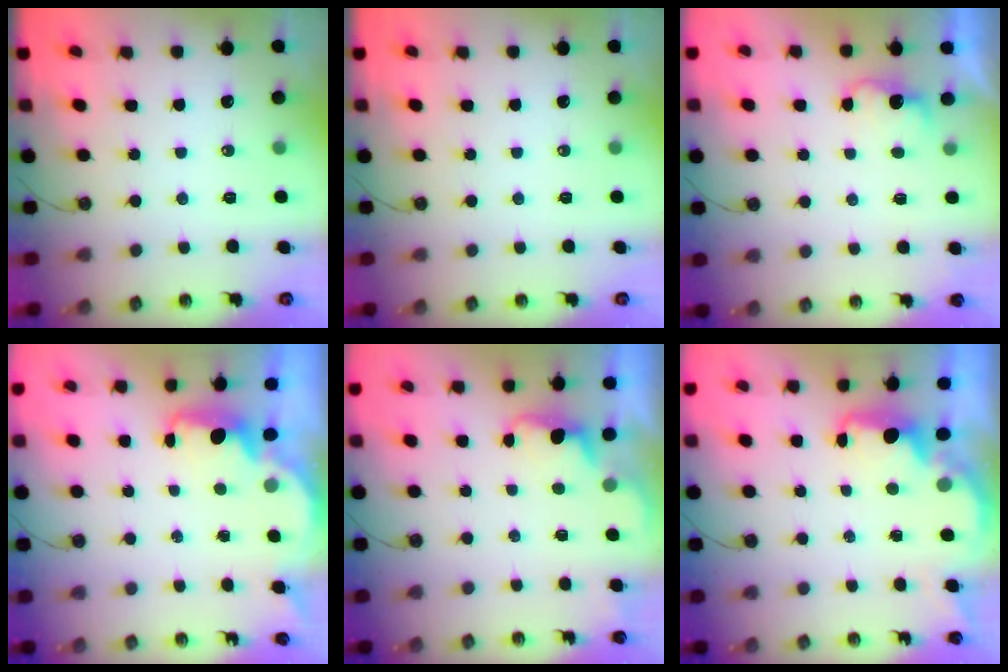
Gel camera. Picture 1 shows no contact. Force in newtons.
{"total": 0.0}
{"total": 2.9, "press": 2.8, "slide": 0.8}
{"total": 1.9, "press": 1.7, "slide": 0.7}
{"total": 1.6, "press": 1.3, "slide": 0.8}
{"total": 2.3, "press": 2.1, "slide": 0.8}